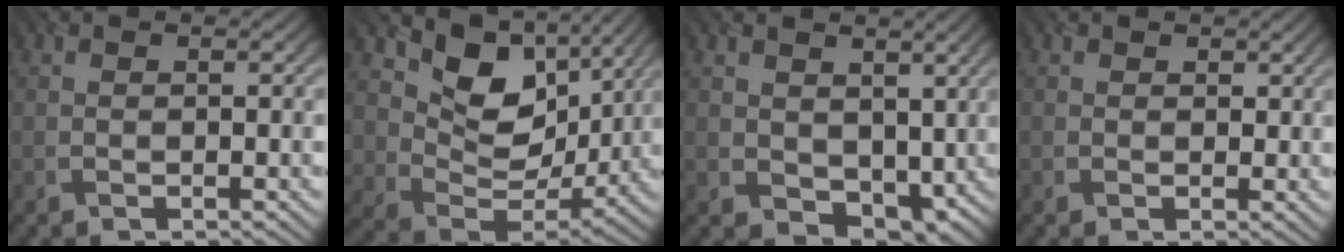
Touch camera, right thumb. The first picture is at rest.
{"total": 11.5, "force": [5.2, 8.7, 5.5], "torque": [-0.108, -0.016, 0.098]}
{"total": 4.4, "force": [0.8, 3.8, 2.1], "torque": [-0.056, -0.022, 0.018]}
{"total": 0.8, "force": [0.3, 0.3, -0.7], "torque": [0.010, -0.004, 0.007]}